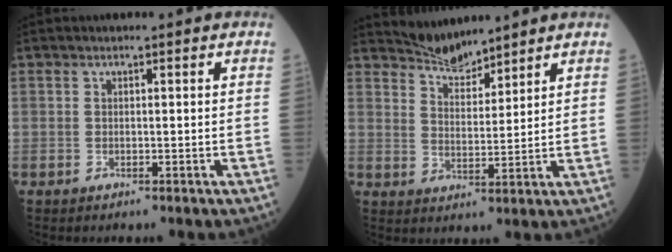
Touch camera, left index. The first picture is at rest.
{"total": 5.4, "force": [5.4, 0.4, 0.3], "torque": [-0.015, 0.006, 0.104]}